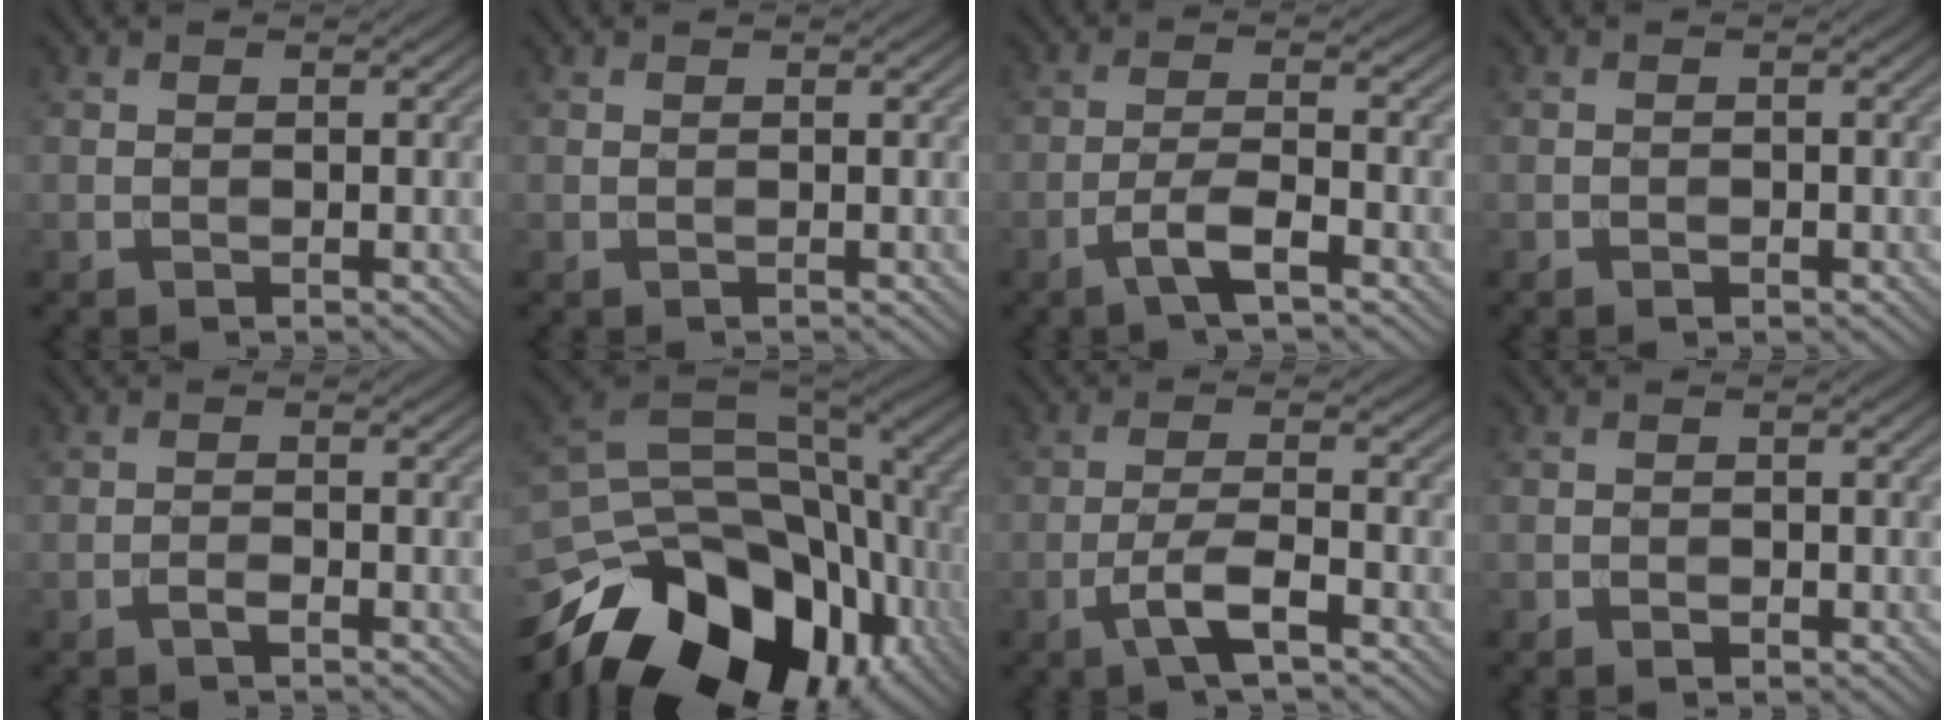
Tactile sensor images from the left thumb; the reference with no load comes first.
{"total": 0.0}
{"total": 4.3, "force": [-2.5, 0.9, 3.3], "torque": [-0.070, 0.007, -0.056]}
{"total": 0.7, "force": [-0.4, 0.4, 0.3], "torque": [-0.002, -0.002, -0.006]}
{"total": 1.5, "force": [-1.1, 0.4, 0.9], "torque": [-0.018, 0.002, -0.022]}
{"total": 18.9, "force": [-9.8, 11.7, 11.2], "torque": [-0.238, -0.035, -0.145]}
{"total": 4.9, "force": [-2.6, 1.0, 4.0], "torque": [-0.081, 0.006, -0.056]}
{"total": 1.0, "force": [-0.6, 0.6, 0.5], "torque": [-0.006, -0.002, -0.010]}